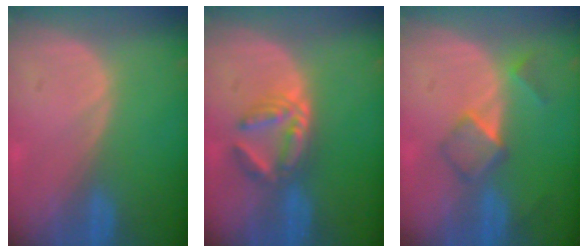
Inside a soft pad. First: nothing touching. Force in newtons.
{"total": 6.0, "press": 5.4, "slide": 2.7}
{"total": 5.1, "press": 4.4, "slide": 2.4}